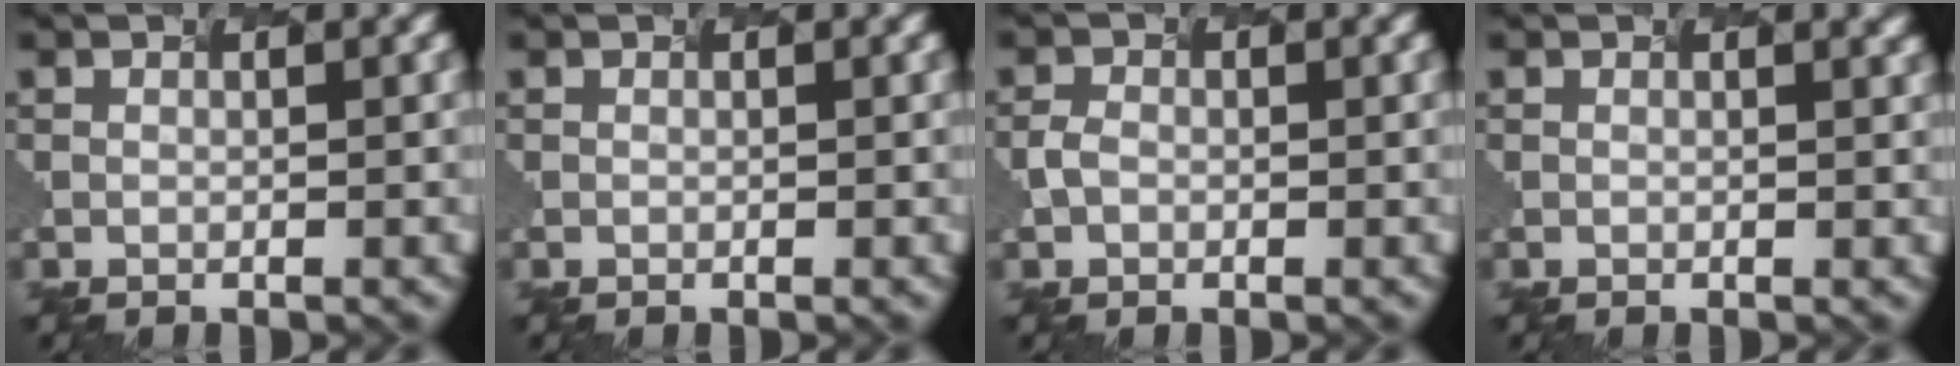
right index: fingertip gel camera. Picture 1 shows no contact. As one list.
[{"total": 0.0}, {"total": 1.2, "force": [-0.8, 0.8, 0.2], "torque": [-0.012, 0.003, -0.008]}, {"total": 1.4, "force": [0.8, 0.7, 0.8], "torque": [0.006, 0.004, -0.007]}]